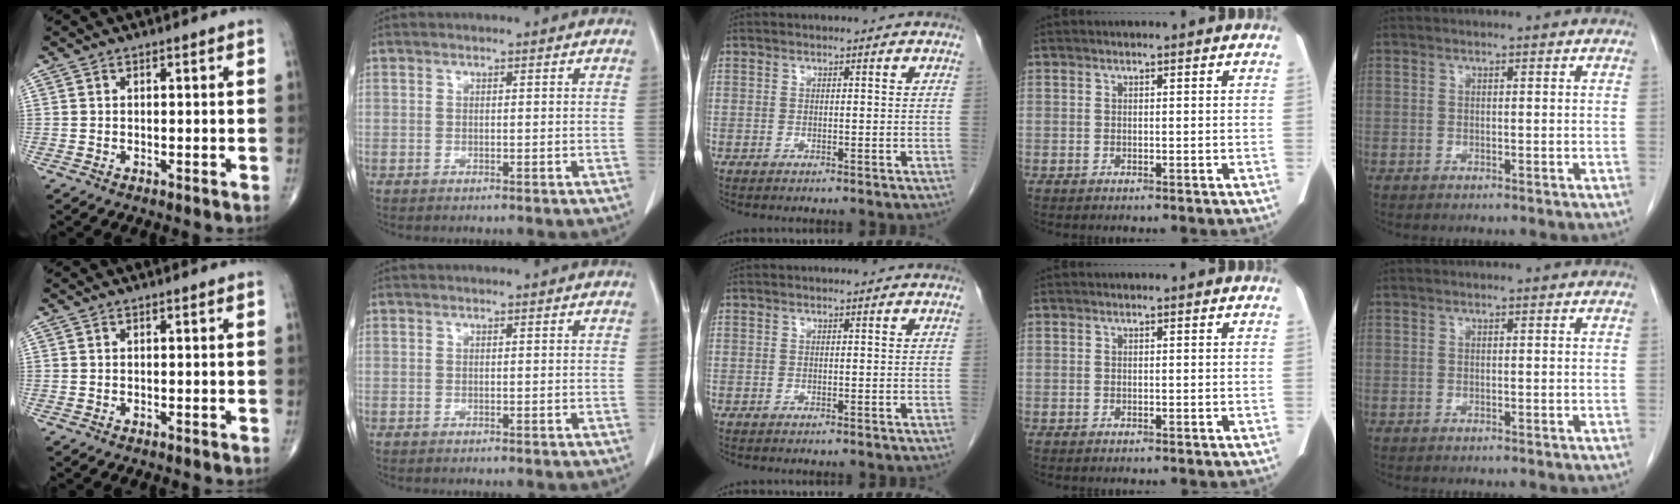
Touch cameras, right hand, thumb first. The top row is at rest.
{}